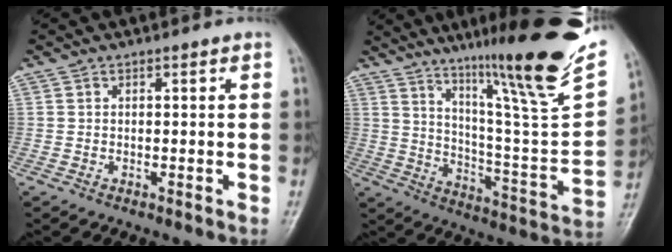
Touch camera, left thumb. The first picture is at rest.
{"total": 27.9, "force": [18.2, 3.2, 21.0], "torque": [-0.297, -0.086, 0.280]}